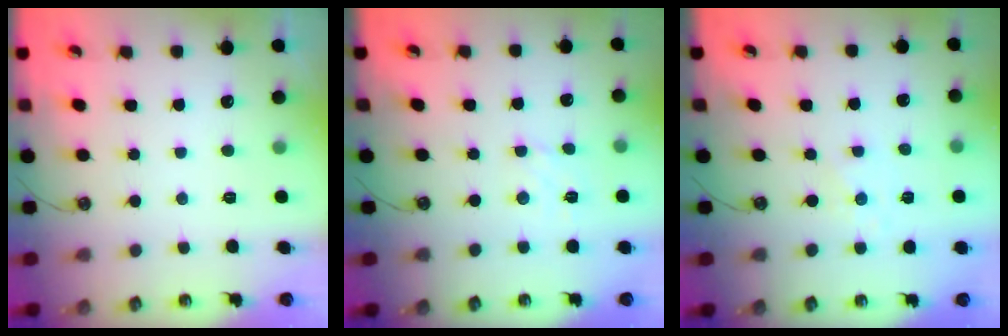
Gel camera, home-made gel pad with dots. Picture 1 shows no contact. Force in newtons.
{"total": 2.7, "press": 2.7, "slide": 0.4}
{"total": 1.9, "press": 1.9, "slide": 0.5}